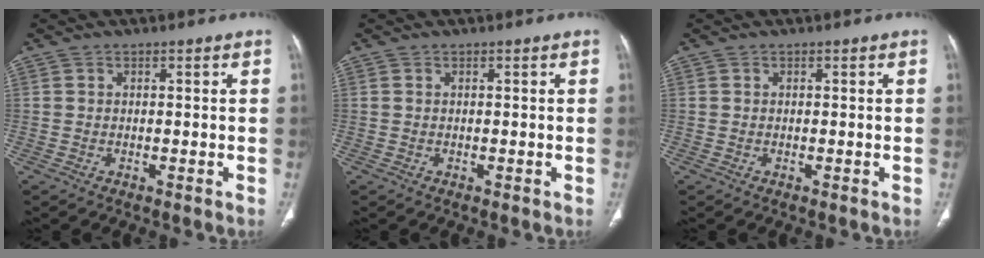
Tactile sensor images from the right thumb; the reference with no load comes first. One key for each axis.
{"total": 0.0}
{"total": 0.0}